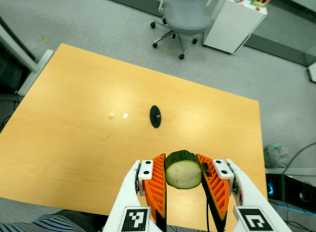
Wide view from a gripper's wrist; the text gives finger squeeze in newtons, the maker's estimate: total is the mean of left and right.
{"total": 10.5, "left": 10.1, "right": 10.9}